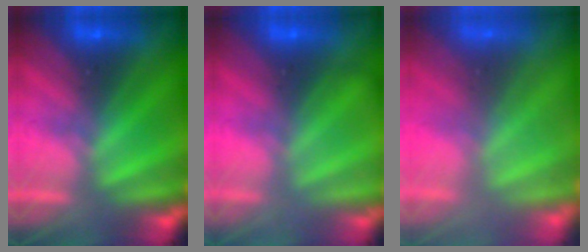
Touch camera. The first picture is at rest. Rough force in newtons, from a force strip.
{"total": 2.1}
{"total": 8.2}